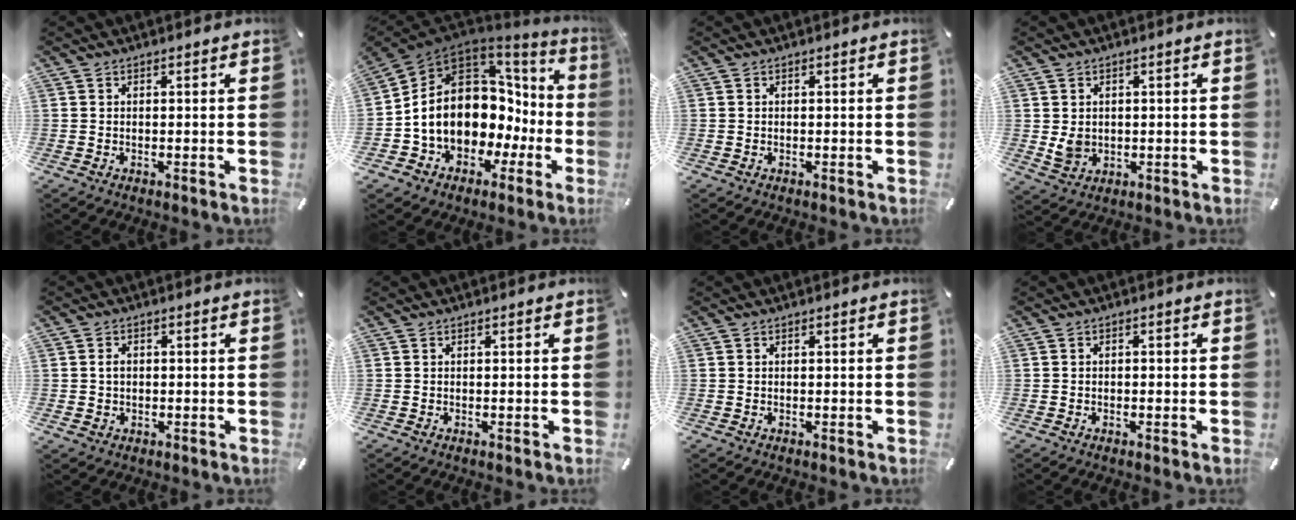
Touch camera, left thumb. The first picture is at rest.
{"total": 16.0, "force": [0.5, 12.4, 10.1], "torque": [-0.207, -0.025, 0.016]}
{"total": 0.0}
{"total": 4.2, "force": [0.5, 3.8, 1.8], "torque": [-0.033, -0.006, 0.007]}
{"total": 2.7, "force": [0.2, 2.3, 1.4], "torque": [-0.032, 0.007, 0.000]}
{"total": 0.0}
{"total": 0.0}
{"total": 0.7, "force": [-0.4, 0.5, 0.4], "torque": [-0.007, 0.002, -0.009]}